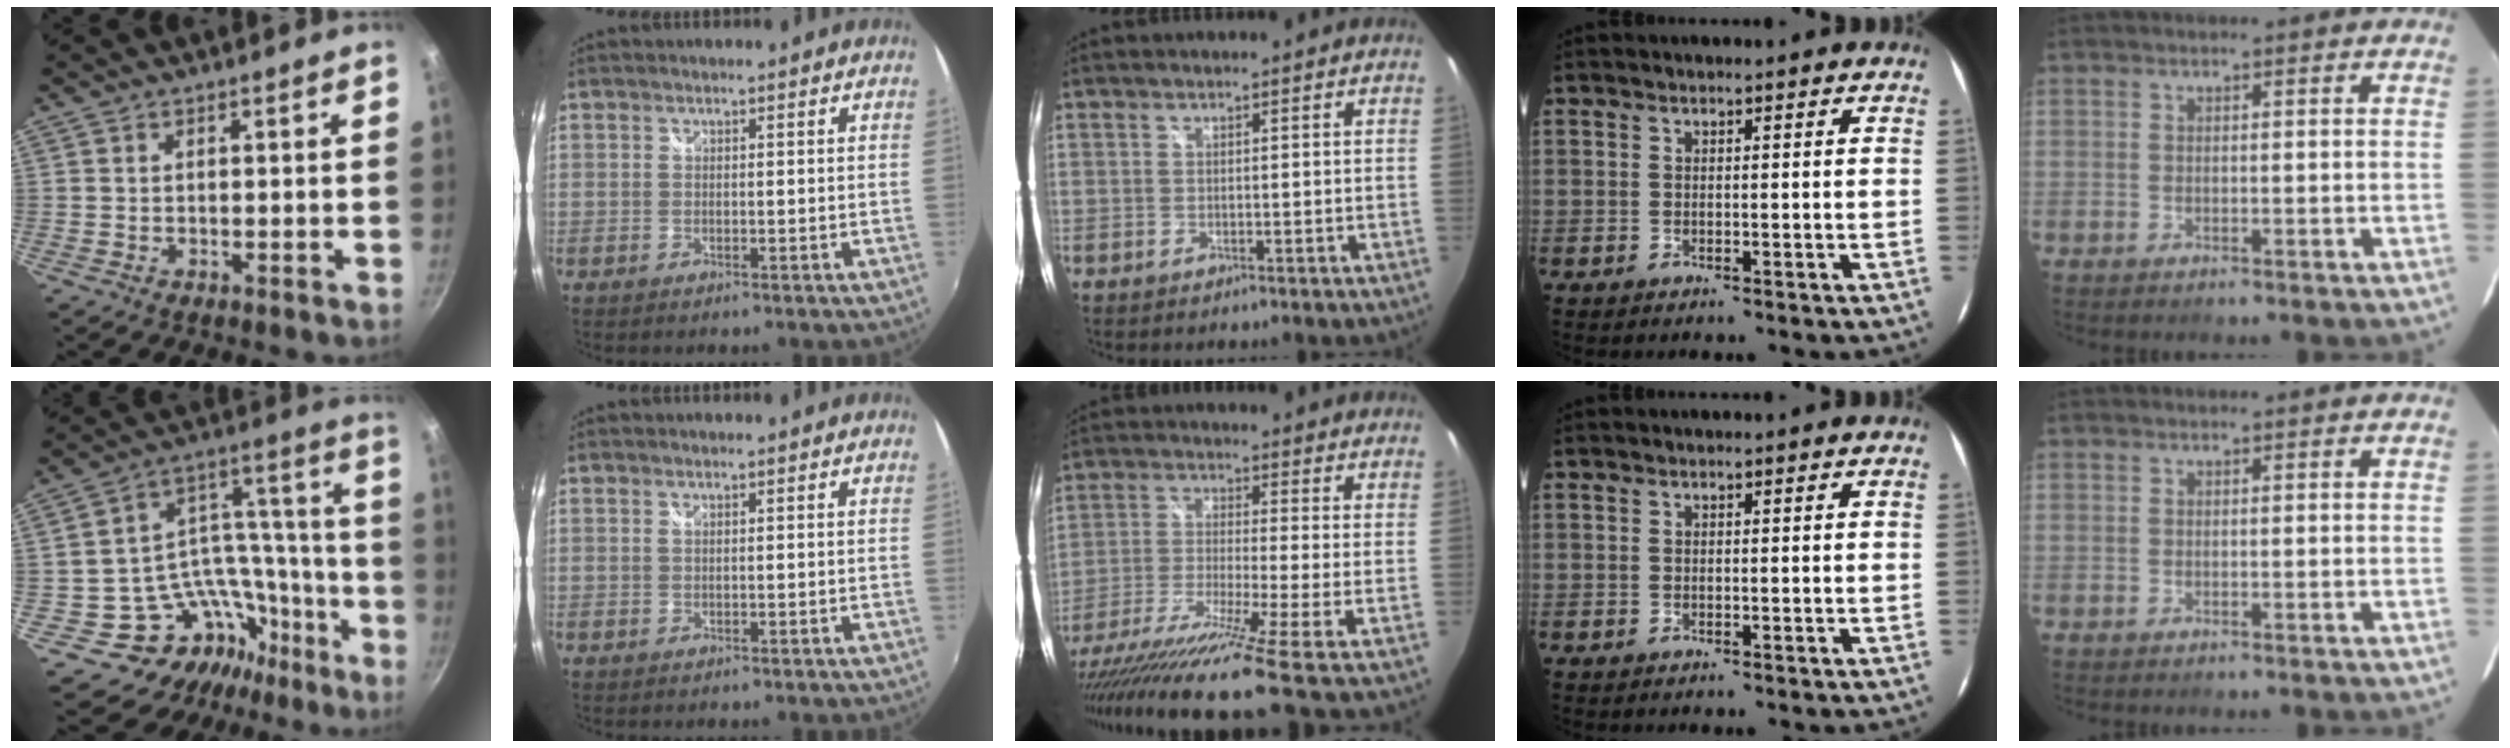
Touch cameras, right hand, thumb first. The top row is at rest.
{"thumb": {"total": 17.8, "force": [-10.6, 13.3, 5.3], "torque": [-0.009, 0.135, -0.165]}, "middle": {"total": 17.1, "force": [-13.0, -2.5, 10.8], "torque": [-0.198, -0.071, -0.225]}}